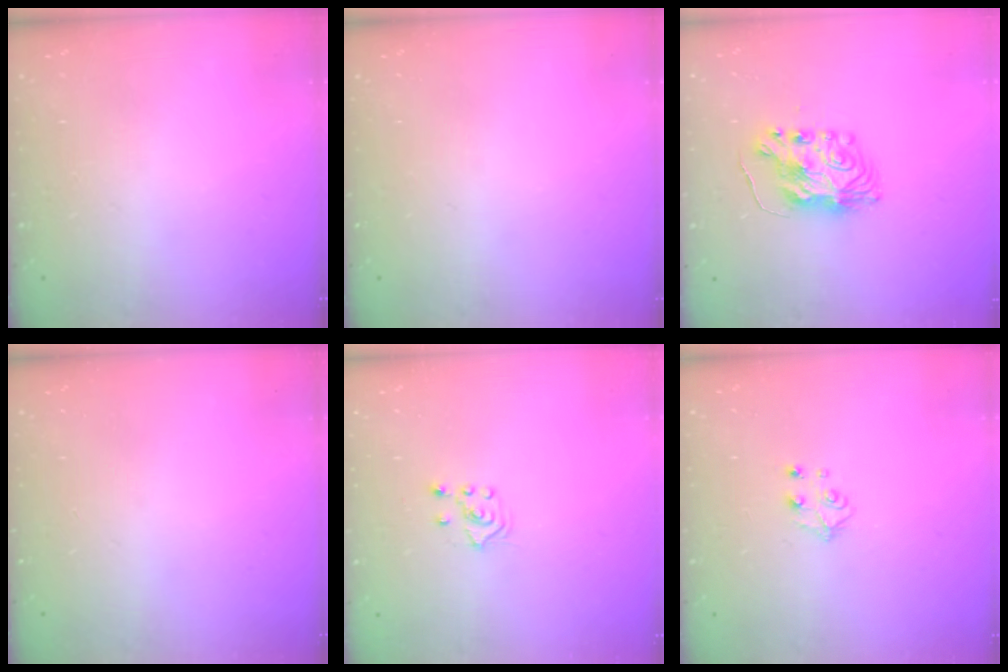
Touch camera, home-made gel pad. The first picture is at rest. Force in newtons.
{"total": 0.0}
{"total": 8.6, "press": 8.5, "slide": 0.7}
{"total": 0.0}
{"total": 3.0, "press": 2.9, "slide": 0.7}
{"total": 4.7, "press": 4.7, "slide": 0.4}